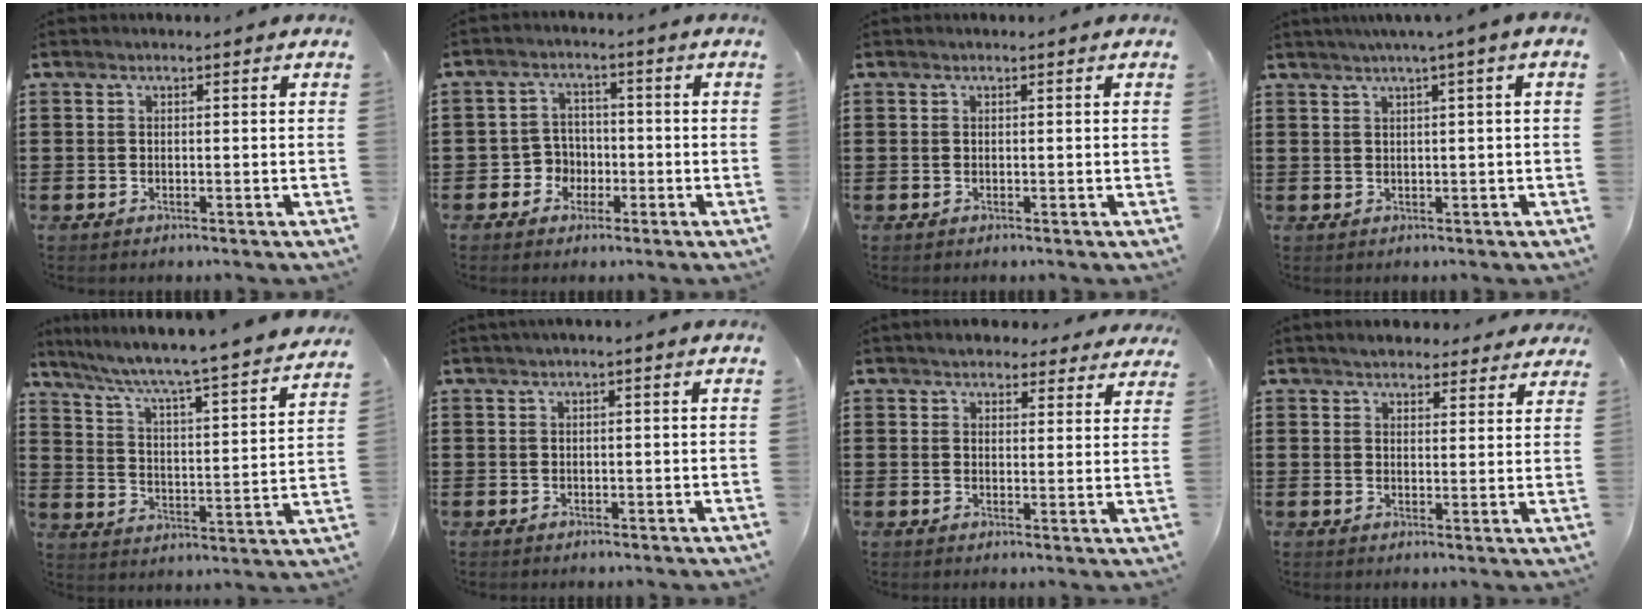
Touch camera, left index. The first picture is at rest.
{"total": 4.0, "force": [-1.7, 3.5, 0.9], "torque": [-0.028, 0.009, -0.035]}
{"total": 0.0}
{"total": 2.0, "force": [0.7, -0.6, 1.8], "torque": [-0.032, -0.005, 0.011]}
{"total": 4.9, "force": [4.2, -0.8, 2.3], "torque": [-0.066, -0.050, 0.058]}
{"total": 0.9, "force": [-0.3, 0.0, 0.8], "torque": [-0.011, -0.003, -0.005]}
{"total": 3.4, "force": [3.2, 1.1, 0.4], "torque": [-0.010, -0.006, 0.059]}
{"total": 3.4, "force": [3.2, 0.9, 0.4], "torque": [-0.010, -0.007, 0.059]}